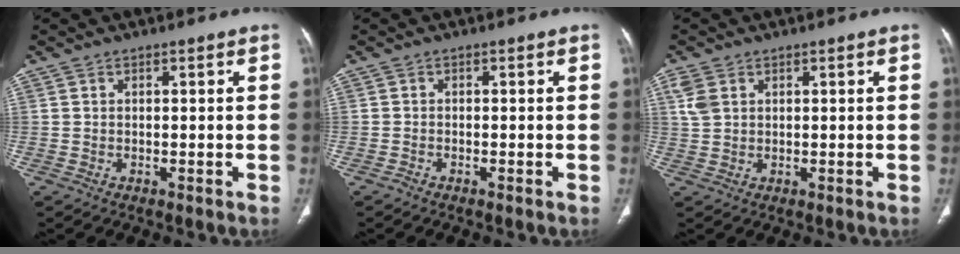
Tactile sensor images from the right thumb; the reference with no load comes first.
{"total": 0.6, "force": [-0.6, 0.0, 0.2], "torque": [-0.009, -0.002, -0.015]}
{"total": 3.6, "force": [1.6, 2.4, 2.2], "torque": [-0.052, 0.004, 0.041]}